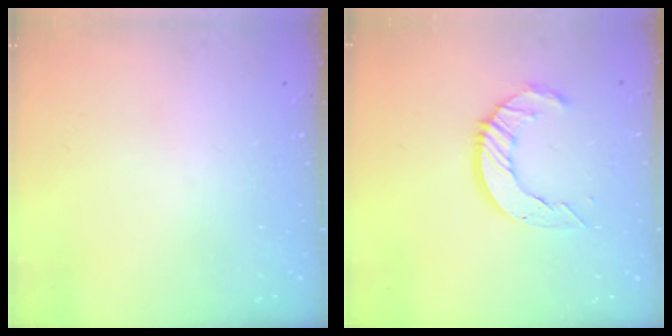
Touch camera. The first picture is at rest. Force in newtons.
{"total": 10.8, "press": 10.8, "slide": 1.0}